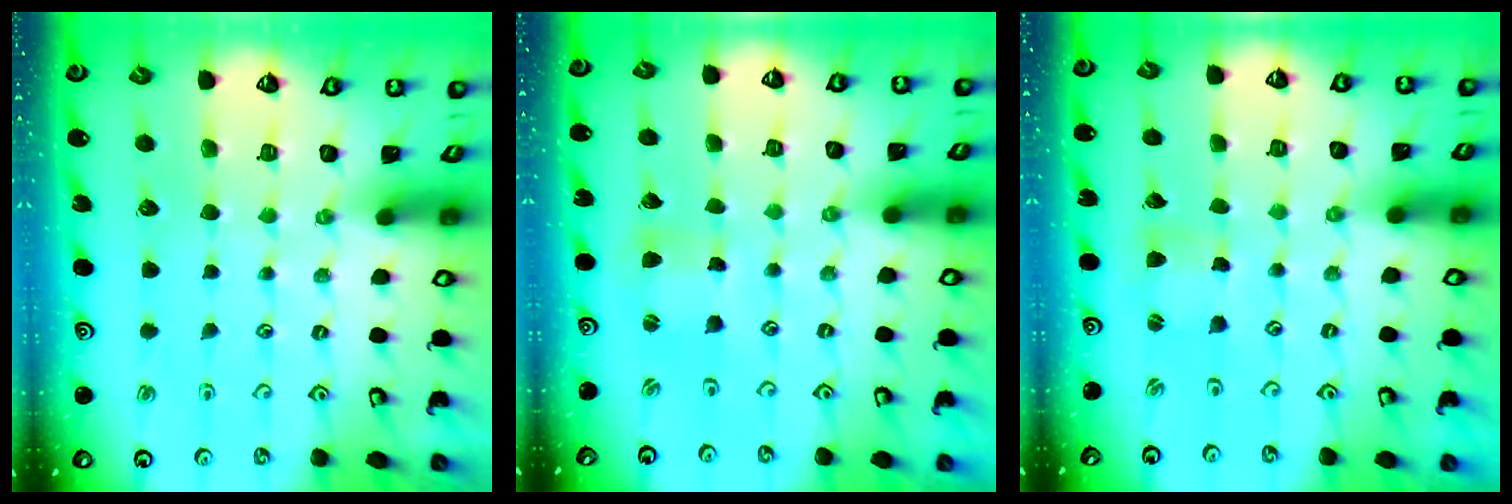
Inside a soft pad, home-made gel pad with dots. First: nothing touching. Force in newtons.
{"total": 1.5, "press": 1.4, "slide": 0.2}
{"total": 1.2, "press": 1.2, "slide": 0.1}